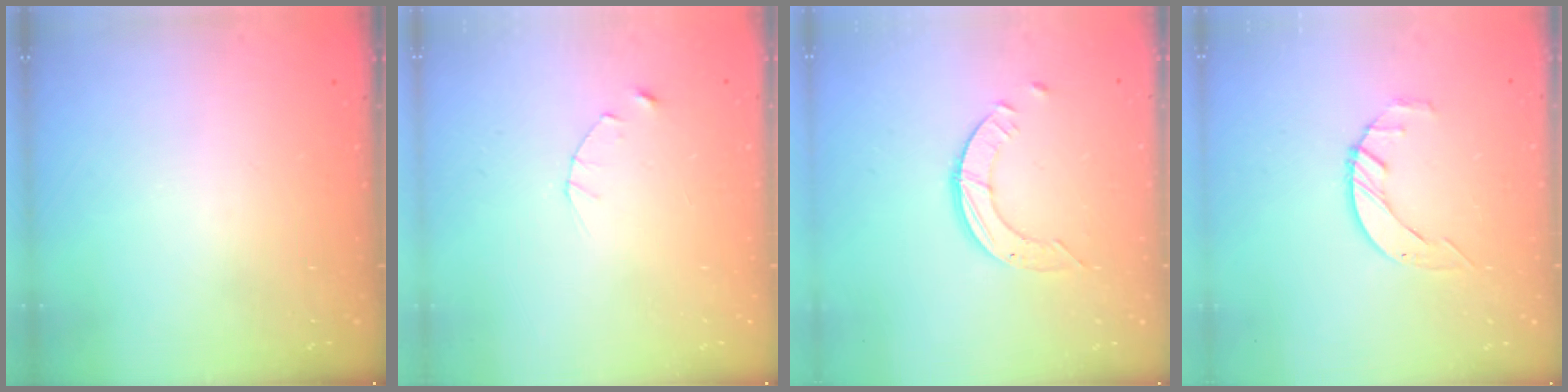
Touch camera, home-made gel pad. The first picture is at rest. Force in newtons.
{"total": 2.5, "press": 2.4, "slide": 0.3}
{"total": 3.6, "press": 3.6, "slide": 0.4}
{"total": 3.2, "press": 3.2, "slide": 0.4}